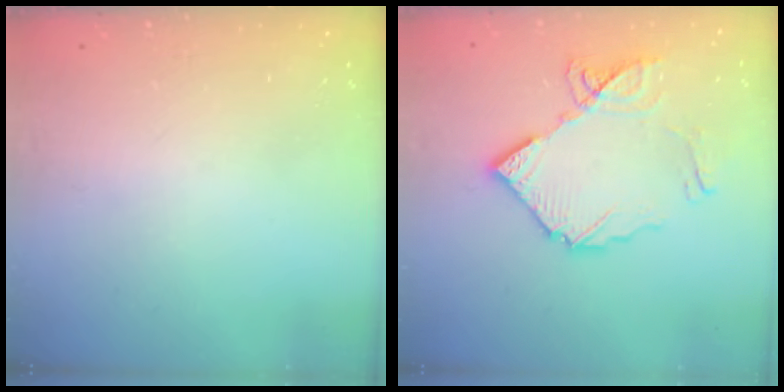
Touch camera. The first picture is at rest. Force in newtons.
{"total": 14.1, "press": 14.0, "slide": 1.7}